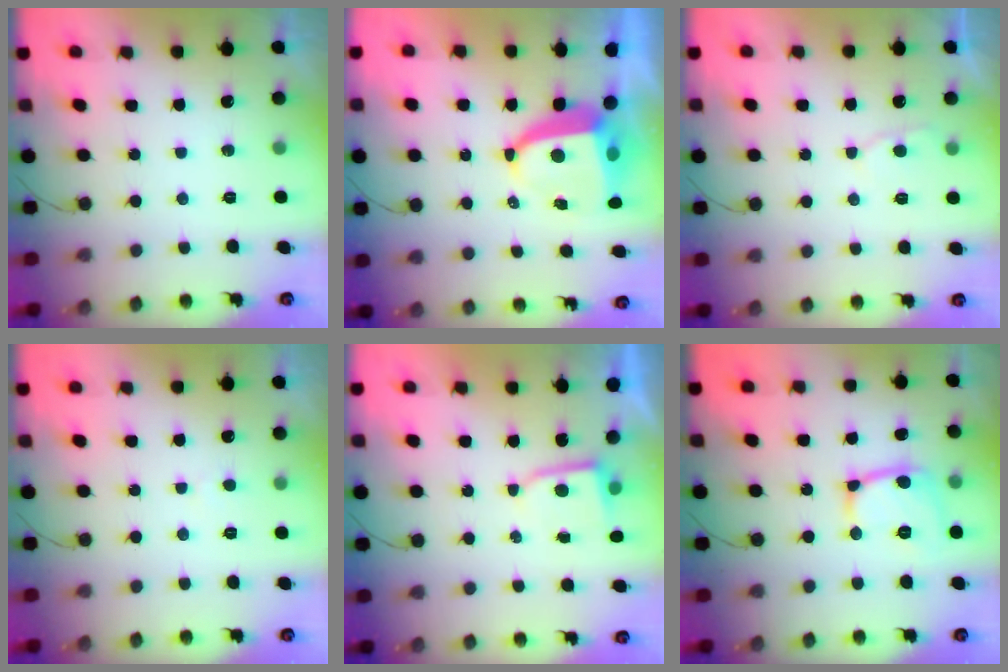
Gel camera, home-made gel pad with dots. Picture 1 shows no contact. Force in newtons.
{"total": 9.3, "press": 9.2, "slide": 1.0}
{"total": 3.7, "press": 3.7, "slide": 0.4}
{"total": 1.6, "press": 1.6, "slide": 0.1}
{"total": 2.2, "press": 2.2, "slide": 0.3}
{"total": 9.7, "press": 9.6, "slide": 1.2}